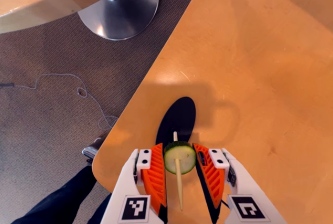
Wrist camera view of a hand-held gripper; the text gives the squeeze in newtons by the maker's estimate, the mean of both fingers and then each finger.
{"total": 9.6, "left": 9.1, "right": 10.0}